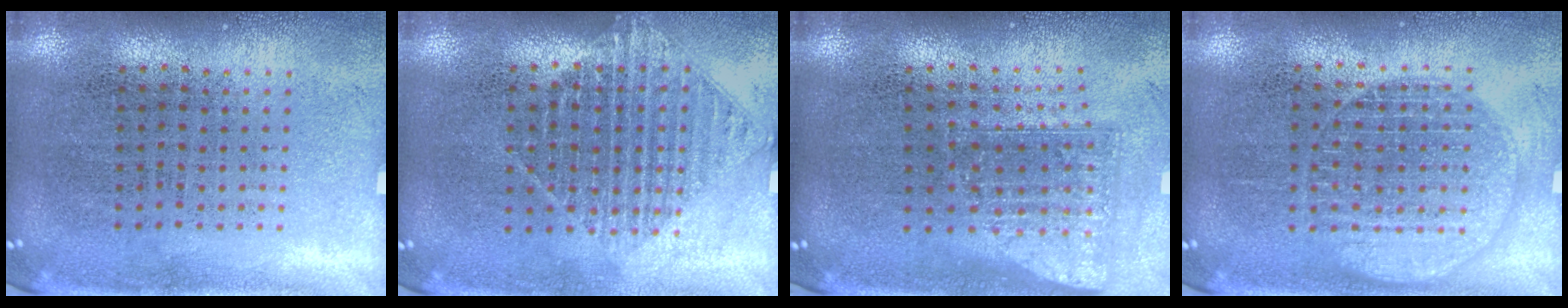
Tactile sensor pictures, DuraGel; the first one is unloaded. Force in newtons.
{"total": 1.2, "press": 1.1, "slide": 0.5}
{"total": 1.6, "press": 1.2, "slide": 1.1}
{"total": 1.3, "press": 1.3, "slide": 0.1}